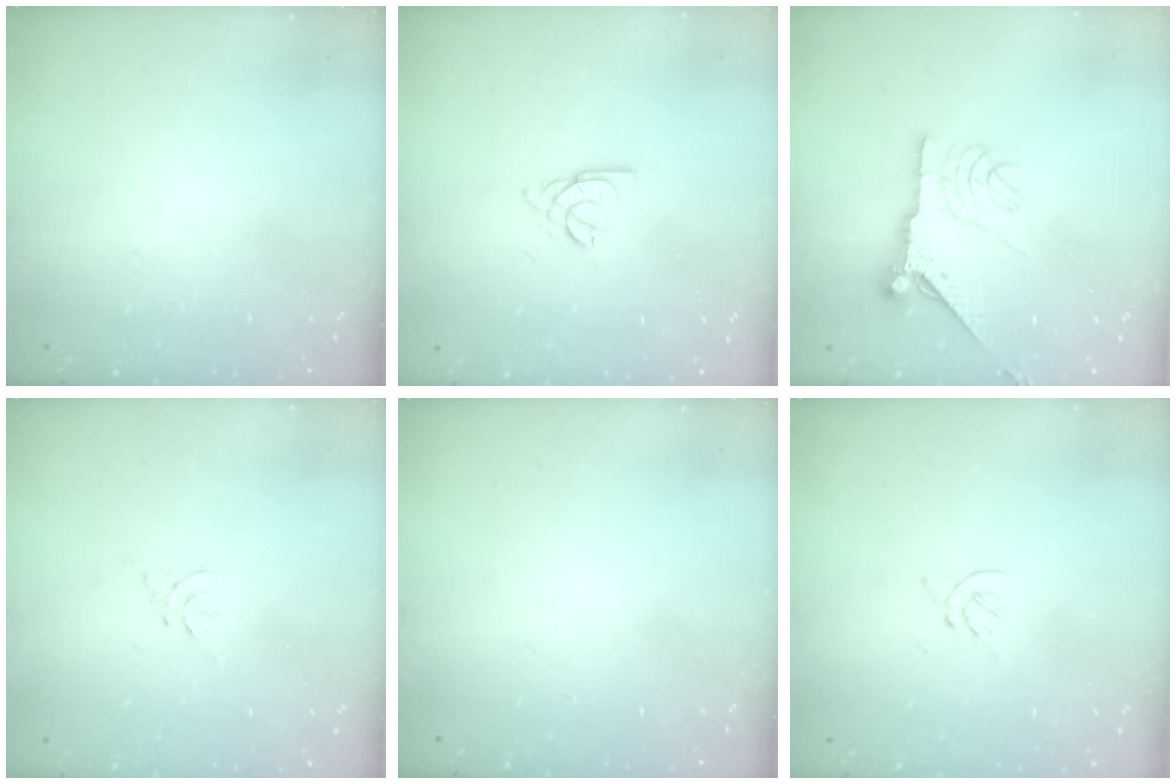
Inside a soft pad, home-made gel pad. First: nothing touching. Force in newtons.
{"total": 2.6, "press": 2.6, "slide": 0.6}
{"total": 10.5, "press": 10.5, "slide": 0.4}
{"total": 0.5, "press": 0.4, "slide": 0.3}
{"total": 0.0}
{"total": 1.2, "press": 1.1, "slide": 0.5}